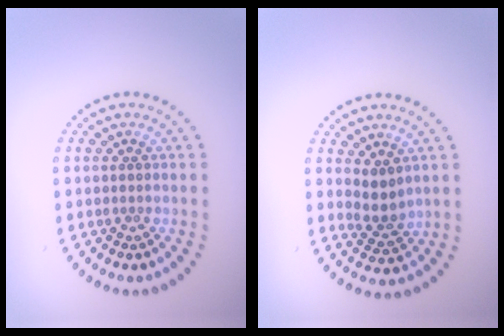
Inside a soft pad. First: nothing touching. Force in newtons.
{"total": 2.3, "press": 1.8, "slide": 1.3}